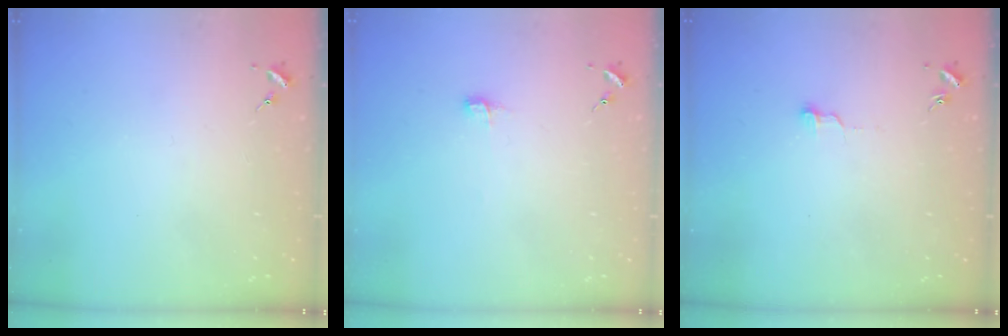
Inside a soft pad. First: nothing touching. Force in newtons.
{"total": 4.3, "press": 4.2, "slide": 0.5}
{"total": 4.0, "press": 4.0, "slide": 0.3}